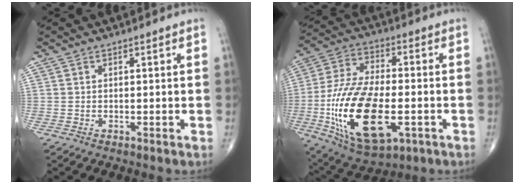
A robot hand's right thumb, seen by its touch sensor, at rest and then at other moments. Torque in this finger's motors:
{"motor_torque": [3.39, 1.63, 2.44, -0.32, 0.62]}